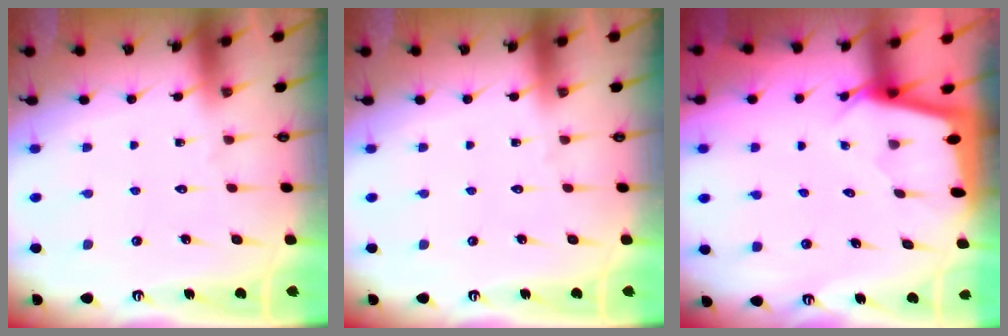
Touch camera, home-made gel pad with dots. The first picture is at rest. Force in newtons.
{"total": 0.0}
{"total": 2.2, "press": 2.2, "slide": 0.1}